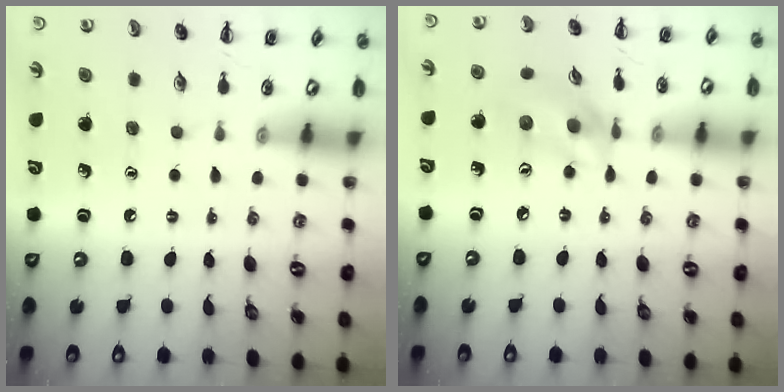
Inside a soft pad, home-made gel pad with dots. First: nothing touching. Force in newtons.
{"total": 10.0, "press": 9.8, "slide": 1.7}